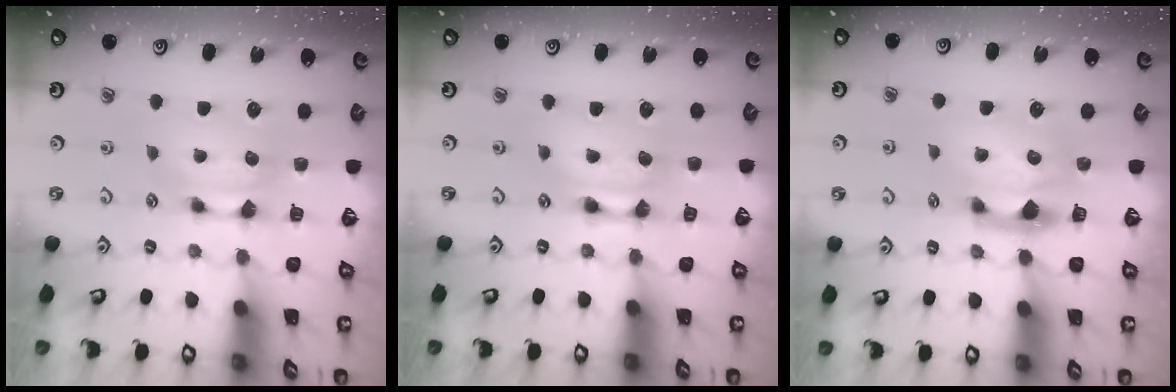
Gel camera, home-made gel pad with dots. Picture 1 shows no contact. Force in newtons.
{"total": 2.0, "press": 2.0, "slide": 0.1}
{"total": 2.2, "press": 1.7, "slide": 1.4}